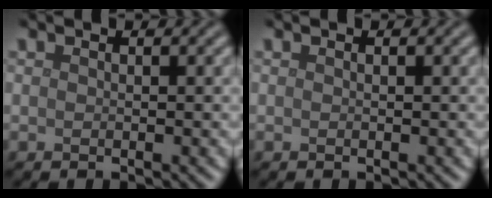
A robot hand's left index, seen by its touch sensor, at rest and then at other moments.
{"total": 0.0}